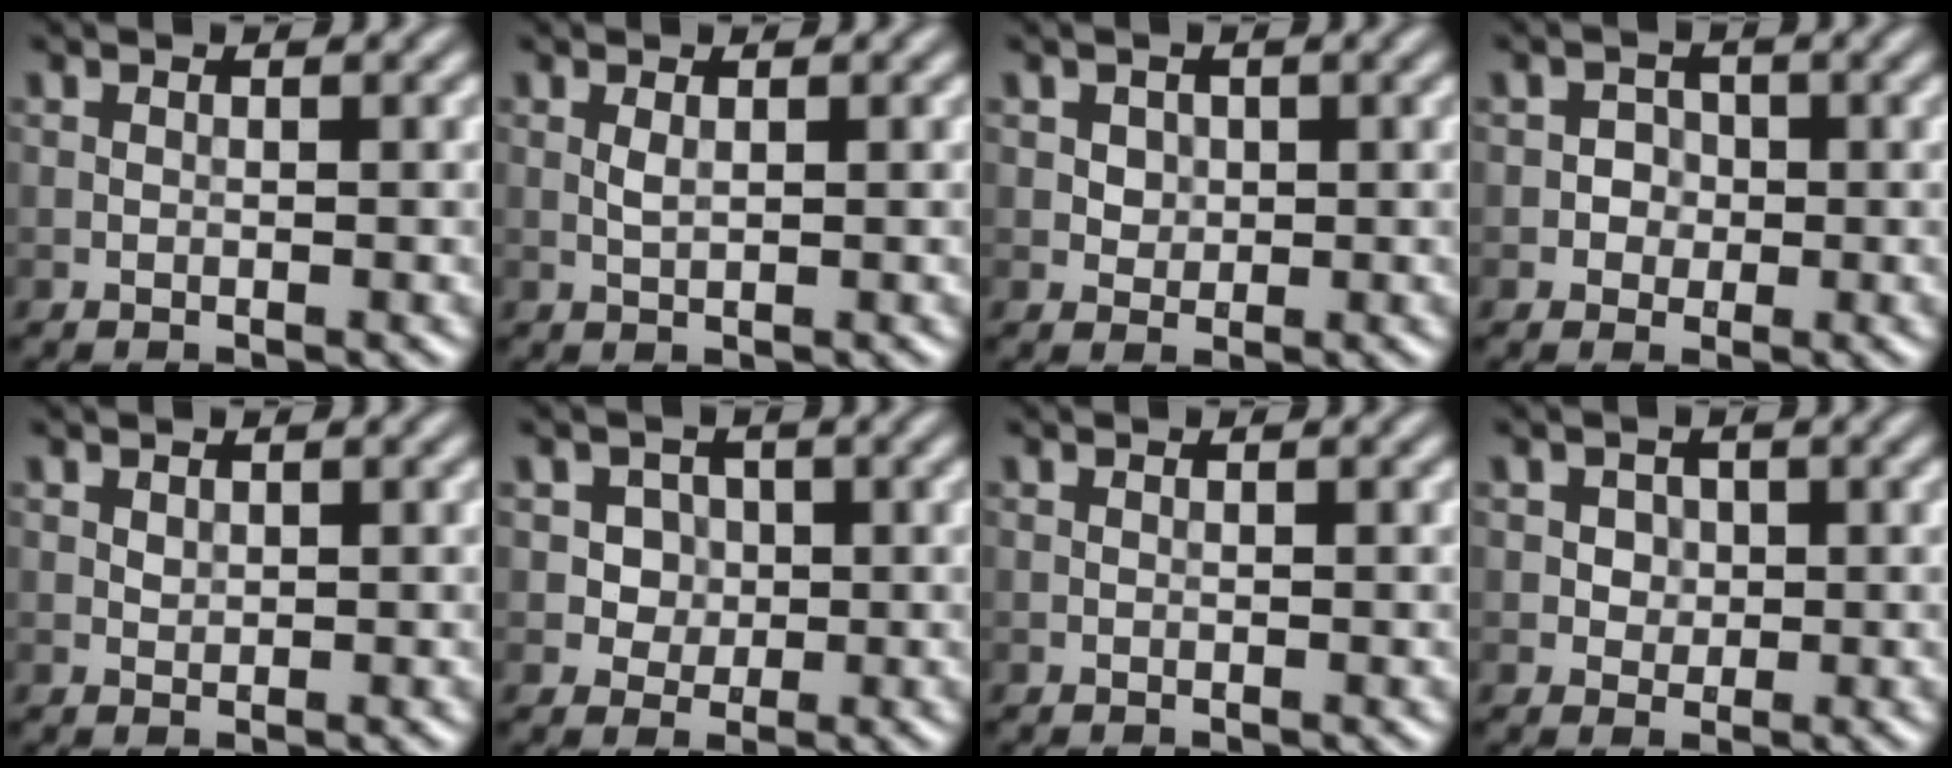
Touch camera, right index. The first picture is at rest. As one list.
[{"total": 0.9, "force": [0.3, 0.3, 0.8], "torque": [-0.020, 0.000, 0.006]}, {"total": 1.7, "force": [0.6, 1.5, 0.7], "torque": [-0.015, 0.003, 0.020]}, {"total": 1.6, "force": [-0.2, 1.6, 0.4], "torque": [0.017, 0.000, -0.011]}, {"total": 0.6, "force": [0.4, 0.4, 0.3], "torque": [-0.008, -0.002, 0.009]}, {"total": 2.8, "force": [0.6, 2.5, 1.1], "torque": [-0.008, -0.002, 0.012]}, {"total": 0.0}, {"total": 1.8, "force": [0.5, 1.6, 0.7], "torque": [-0.006, 0.000, 0.012]}]